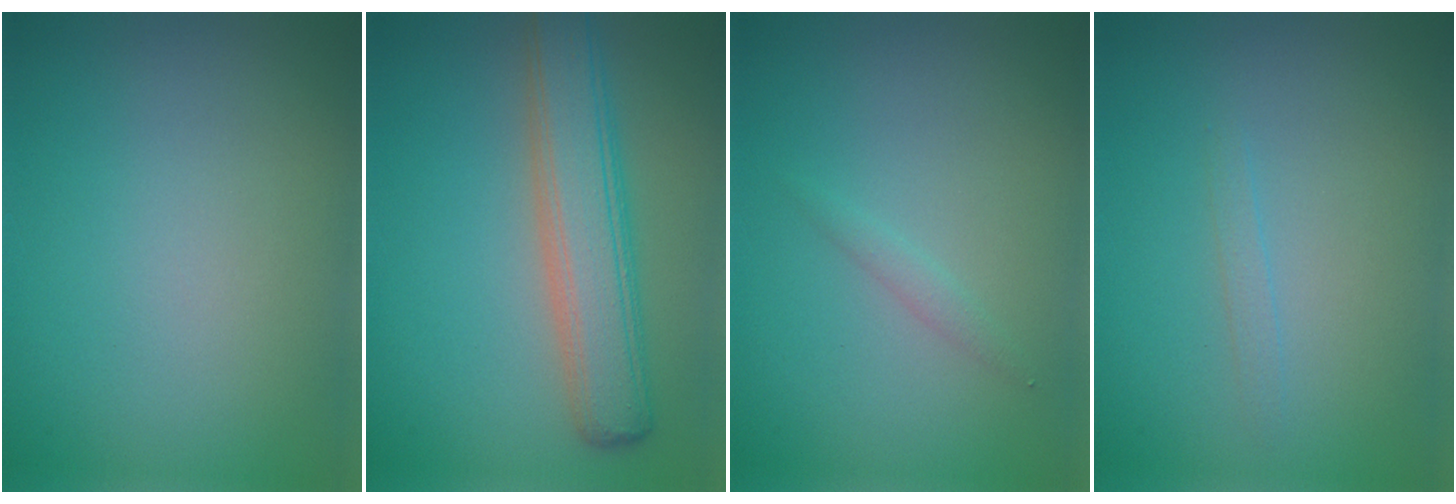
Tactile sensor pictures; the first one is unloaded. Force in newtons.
{"total": 6.0, "press": 6.0, "slide": 0.5}
{"total": 0.8, "press": 0.8, "slide": 0.1}
{"total": 0.7, "press": 0.7, "slide": 0.1}